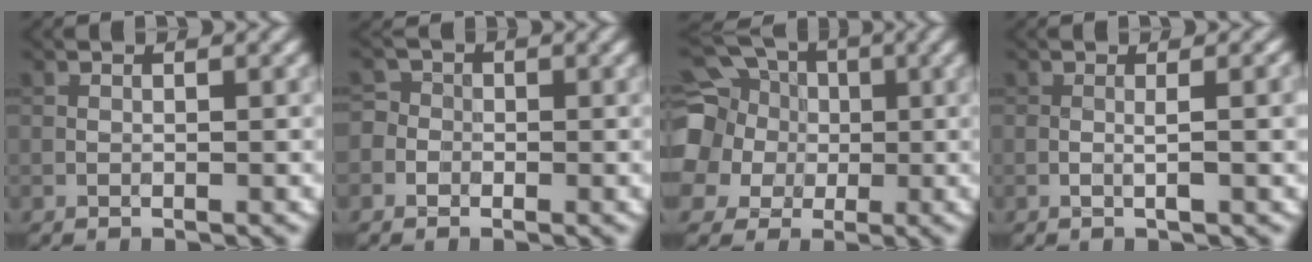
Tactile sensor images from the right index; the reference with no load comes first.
{"total": 3.3, "force": [-1.1, 3.0, 0.7], "torque": [0.010, 0.013, -0.050]}
{"total": 13.5, "force": [2.7, 12.0, 5.7], "torque": [-0.165, 0.020, 0.020]}
{"total": 2.1, "force": [0.3, 0.2, 2.1], "torque": [-0.029, 0.002, 0.003]}